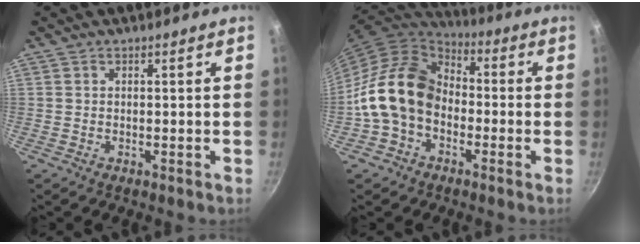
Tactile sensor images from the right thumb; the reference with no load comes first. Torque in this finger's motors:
{"motor_torque": [2.15, 2.86, 1.09, -1.07, 0.22]}